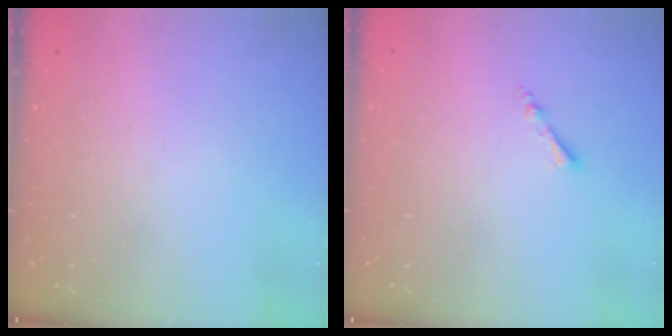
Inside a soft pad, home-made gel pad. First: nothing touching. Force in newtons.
{"total": 2.2, "press": 2.1, "slide": 0.4}